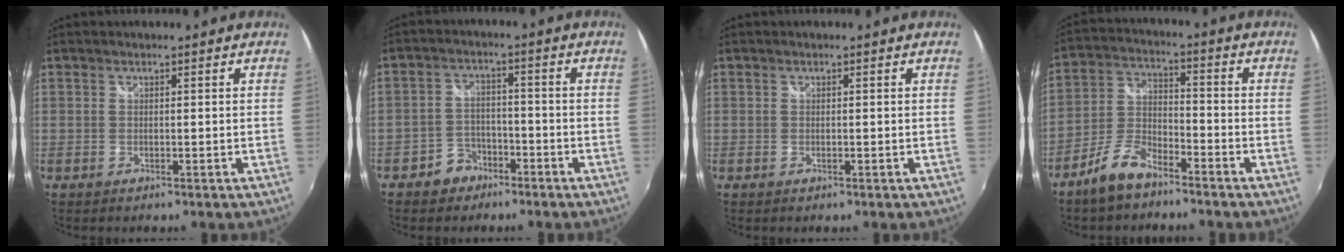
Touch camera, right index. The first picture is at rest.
{"total": 5.6, "force": [-3.6, 4.2, 1.0], "torque": [-0.034, 0.018, -0.051]}
{"total": 0.0}
{"total": 8.3, "force": [-6.3, 2.9, 4.6], "torque": [-0.107, 0.009, -0.123]}